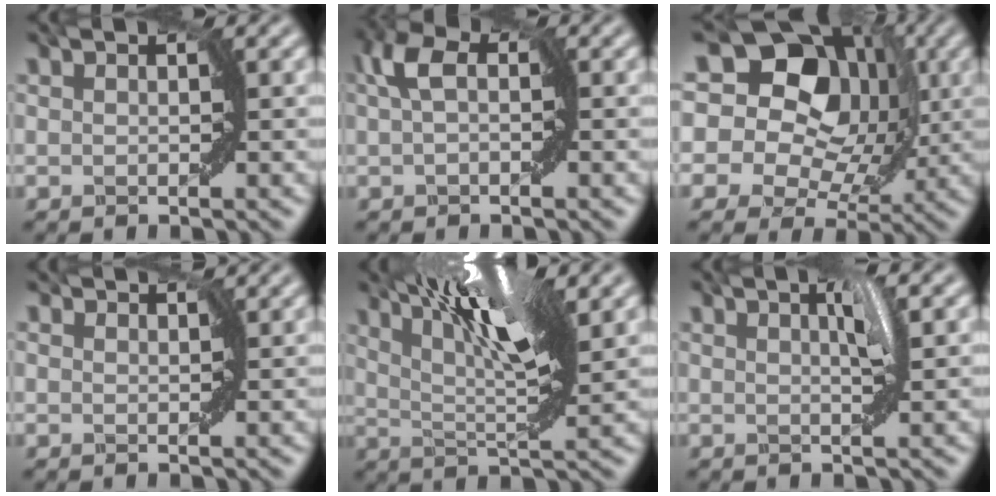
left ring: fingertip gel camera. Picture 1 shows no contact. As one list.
[{"total": 2.2, "force": [0.5, 1.2, 1.8], "torque": [-0.037, 0.006, 0.008]}, {"total": 17.8, "force": [6.8, 14.4, 8.0], "torque": [-0.136, 0.043, 0.095]}, {"total": 1.7, "force": [1.4, 0.7, 0.6], "torque": [0.016, -0.003, -0.001]}, {"total": 8.1, "force": [3.7, 2.2, 6.9], "torque": [-0.107, 0.004, 0.065]}, {"total": 2.0, "force": [0.7, 0.6, 1.8], "torque": [-0.006, -0.003, 0.008]}]